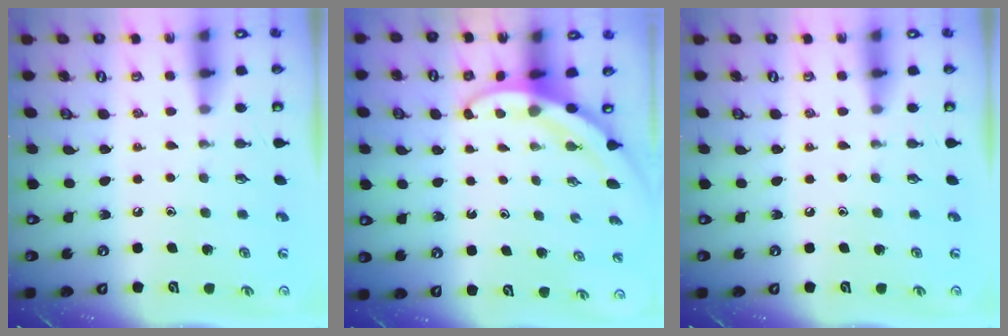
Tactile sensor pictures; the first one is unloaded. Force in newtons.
{"total": 3.5, "press": 3.5, "slide": 0.1}
{"total": 0.0}